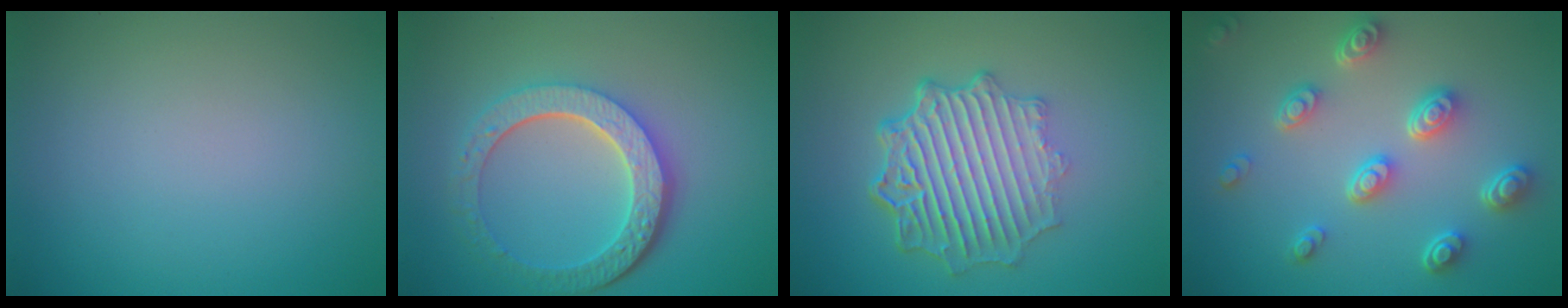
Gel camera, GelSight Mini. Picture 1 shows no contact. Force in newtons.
{"total": 6.2, "press": 4.6, "slide": 4.1}
{"total": 7.3, "press": 5.2, "slide": 5.1}
{"total": 5.1, "press": 3.9, "slide": 3.2}